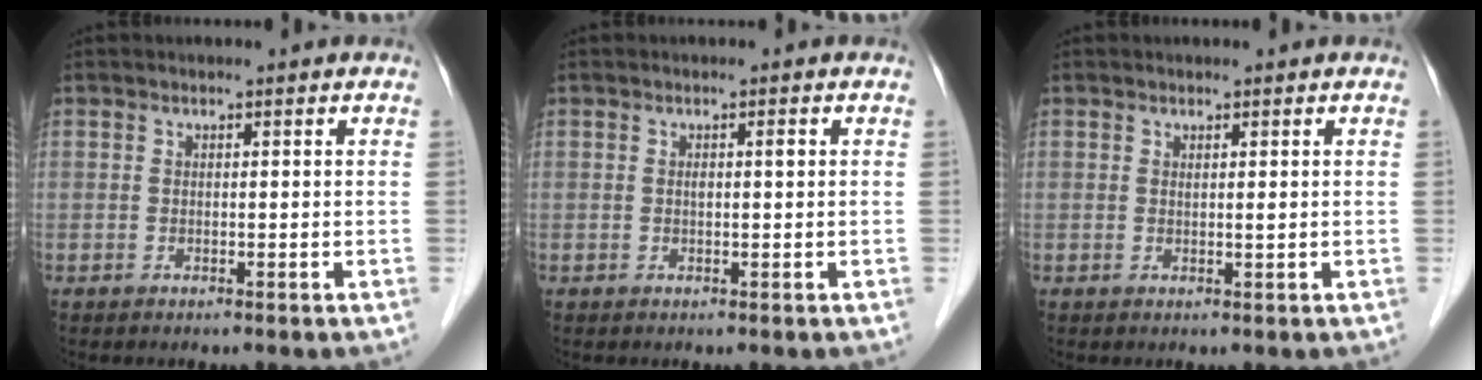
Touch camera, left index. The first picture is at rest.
{"total": 1.1, "force": [0.1, 0.1, 1.1], "torque": [-0.020, 0.005, 0.002]}
{"total": 0.7, "force": [0.3, 0.0, 0.6], "torque": [-0.013, -0.001, 0.005]}